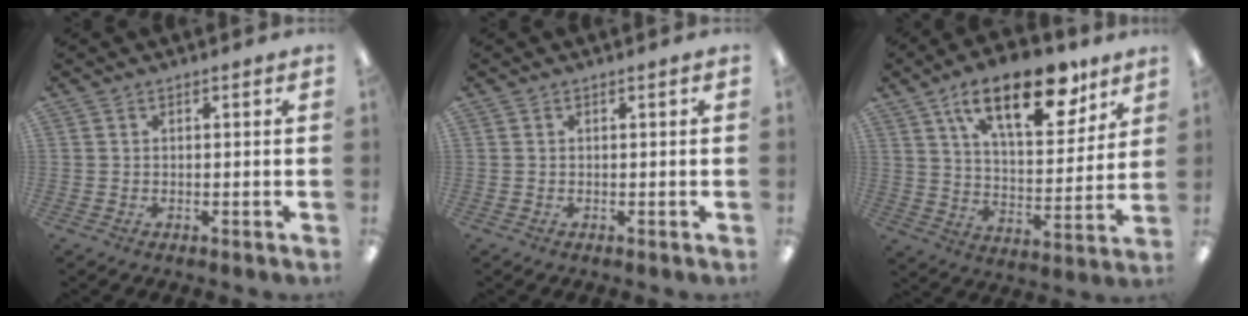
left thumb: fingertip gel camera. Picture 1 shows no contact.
{"total": 0.0}
{"total": 20.7, "force": [12.6, 8.9, 13.8], "torque": [-0.200, -0.064, 0.204]}